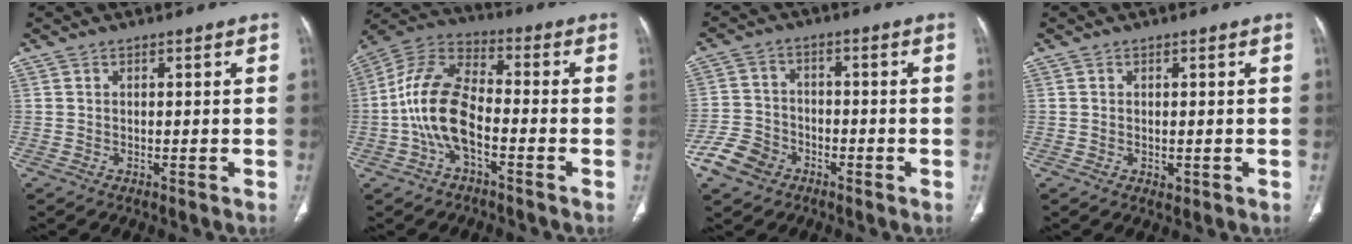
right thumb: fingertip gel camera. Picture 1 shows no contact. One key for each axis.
{"total": 13.1, "fx": -3.3, "fy": 6.7, "fz": 10.8, "tx": -0.220, "ty": 0.039, "tz": -0.071}
{"total": 7.7, "fx": -4.3, "fy": 5.7, "fz": 2.9, "tx": -0.050, "ty": 0.024, "tz": -0.082}
{"total": 1.2, "fx": -0.1, "fy": 1.0, "fz": 0.8, "tx": -0.014, "ty": -0.003, "tz": 0.002}